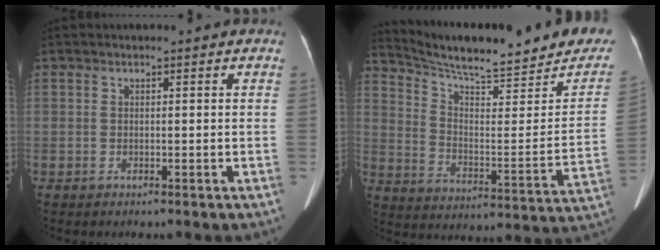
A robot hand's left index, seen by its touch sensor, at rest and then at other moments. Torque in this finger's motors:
{"motor_torque": [-0.65, -1.49, -0.09, 0.01]}